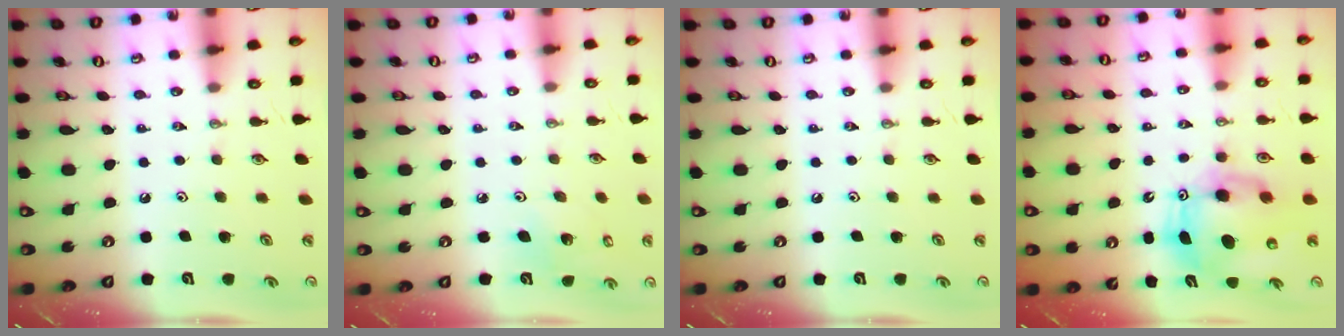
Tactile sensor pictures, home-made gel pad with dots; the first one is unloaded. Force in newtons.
{"total": 3.5, "press": 3.3, "slide": 1.2}
{"total": 0.0}
{"total": 9.8, "press": 9.5, "slide": 2.1}